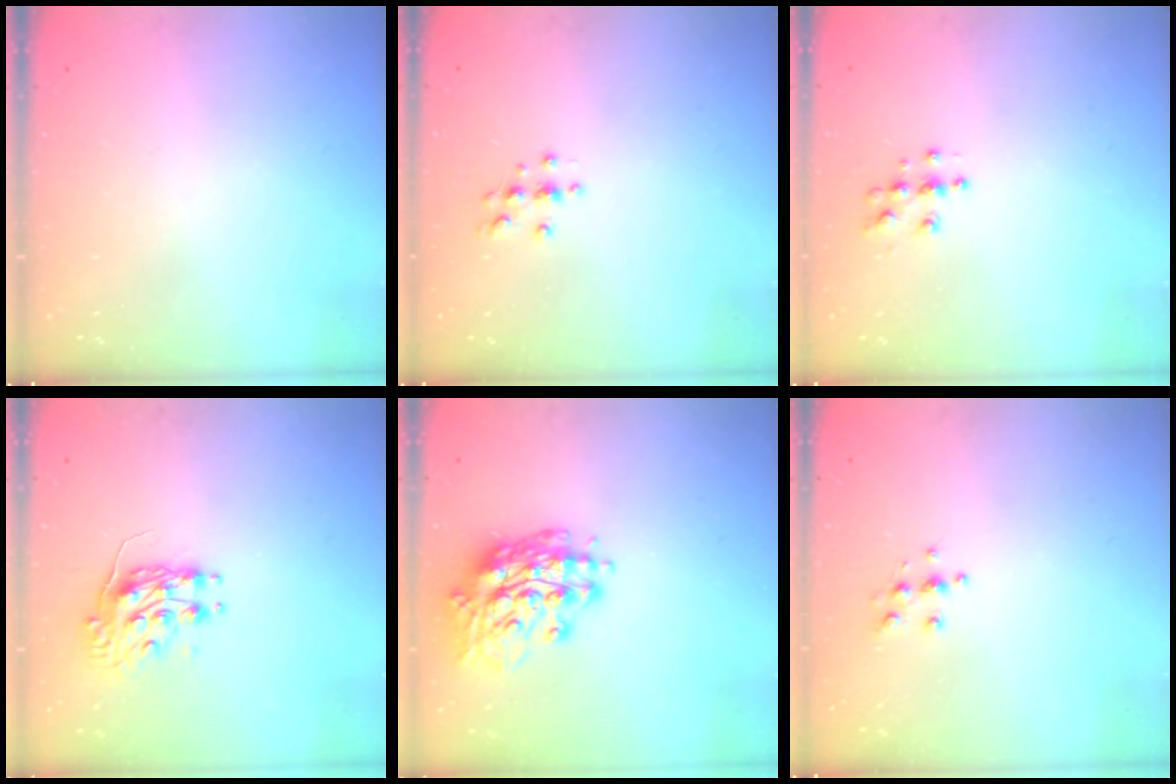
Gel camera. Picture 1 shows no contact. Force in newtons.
{"total": 4.2, "press": 4.2, "slide": 0.5}
{"total": 4.9, "press": 4.9, "slide": 0.1}
{"total": 8.6, "press": 8.6, "slide": 0.2}
{"total": 15.6, "press": 15.3, "slide": 3.5}
{"total": 5.1, "press": 5.1, "slide": 0.3}